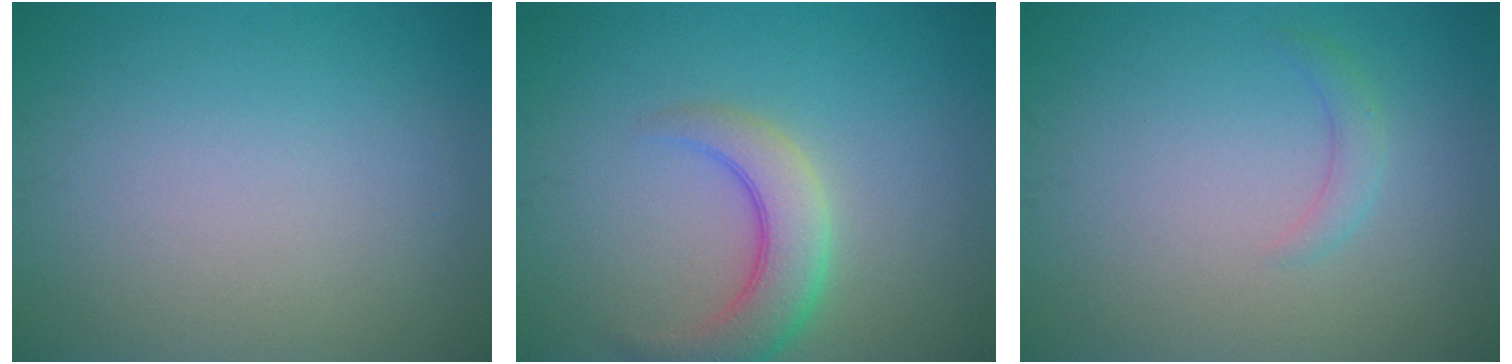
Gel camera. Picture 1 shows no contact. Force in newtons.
{"total": 4.6, "press": 4.6, "slide": 0.2}
{"total": 1.3, "press": 1.3, "slide": 0.0}